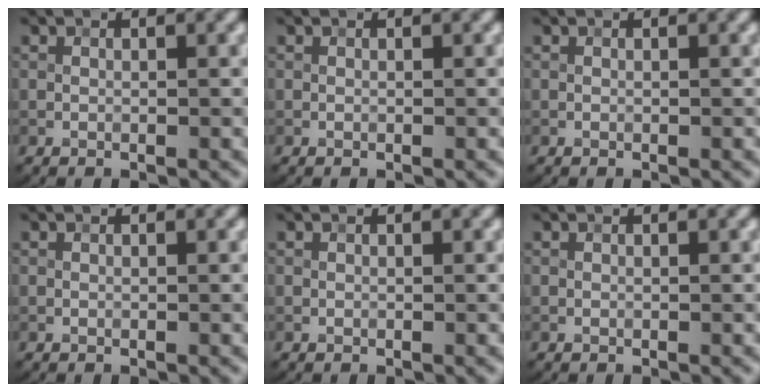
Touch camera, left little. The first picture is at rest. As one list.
[{"total": 0.0}, {"total": 0.0}, {"total": 0.0}, {"total": 0.0}, {"total": 0.0}]